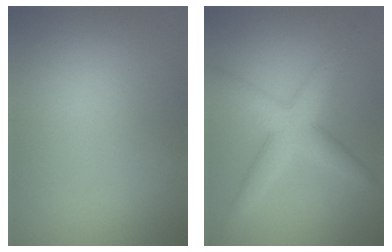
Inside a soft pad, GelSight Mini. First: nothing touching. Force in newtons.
{"total": 4.9, "press": 4.9, "slide": 0.1}